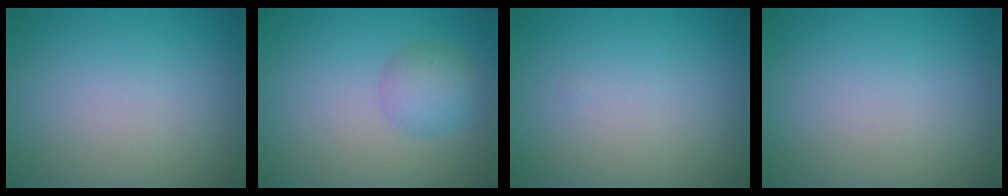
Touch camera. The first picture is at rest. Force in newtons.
{"total": 2.8, "press": 2.8, "slide": 0.0}
{"total": 0.0}
{"total": 0.0}